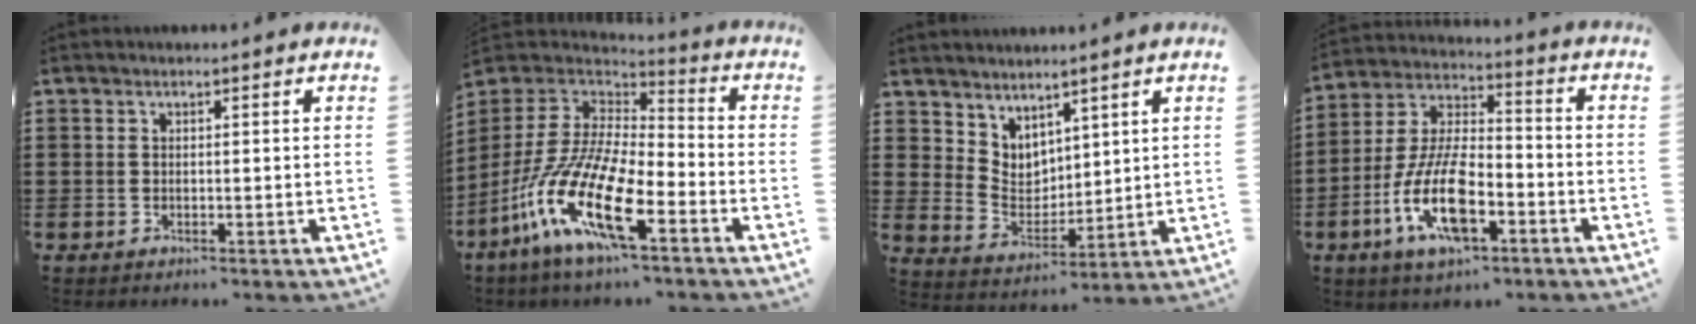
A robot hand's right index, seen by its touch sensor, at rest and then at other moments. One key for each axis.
{"total": 16.1, "fx": -8.9, "fy": 4.8, "fz": 12.6, "tx": -0.291, "ty": -0.001, "tz": -0.172}
{"total": 4.6, "fx": 3.8, "fy": 2.5, "fz": -0.1, "tx": -0.021, "ty": -0.015, "tz": 0.073}
{"total": 12.9, "fx": -5.5, "fy": 5.0, "fz": 10.5, "tx": -0.238, "ty": -0.003, "tz": -0.107}